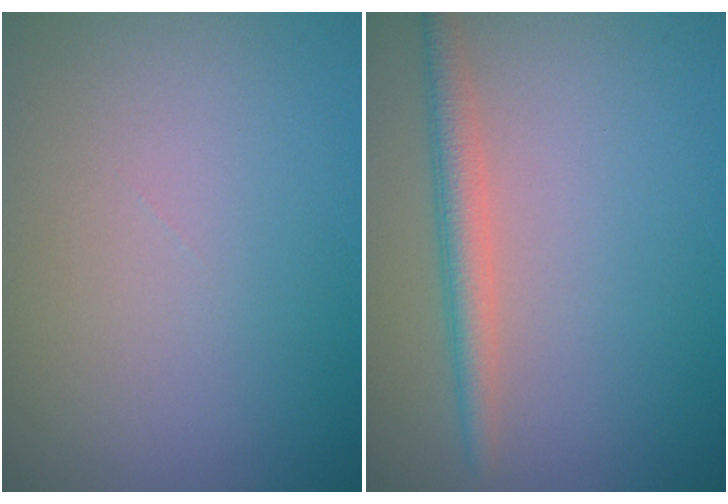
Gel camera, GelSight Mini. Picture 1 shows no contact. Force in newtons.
{"total": 2.7, "press": 2.7, "slide": 0.2}